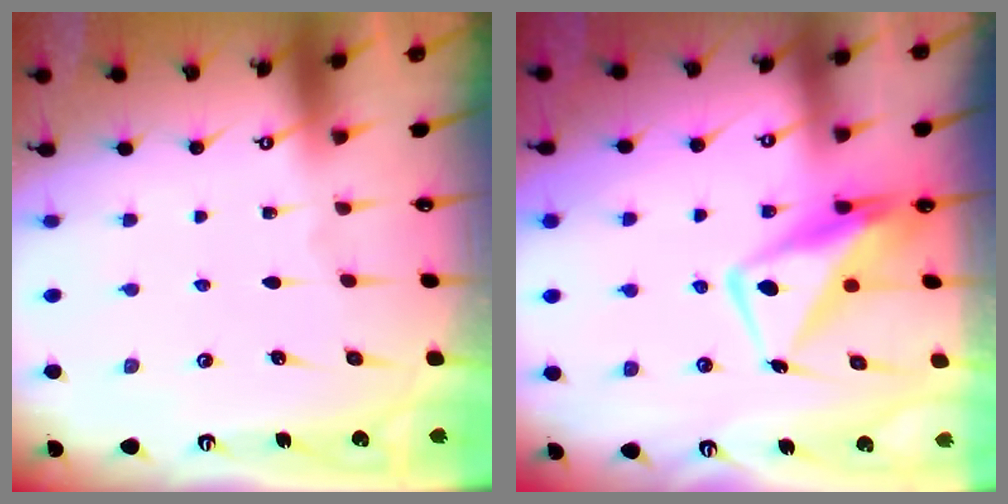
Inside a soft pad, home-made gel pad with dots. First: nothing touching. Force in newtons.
{"total": 11.1, "press": 11.0, "slide": 1.2}